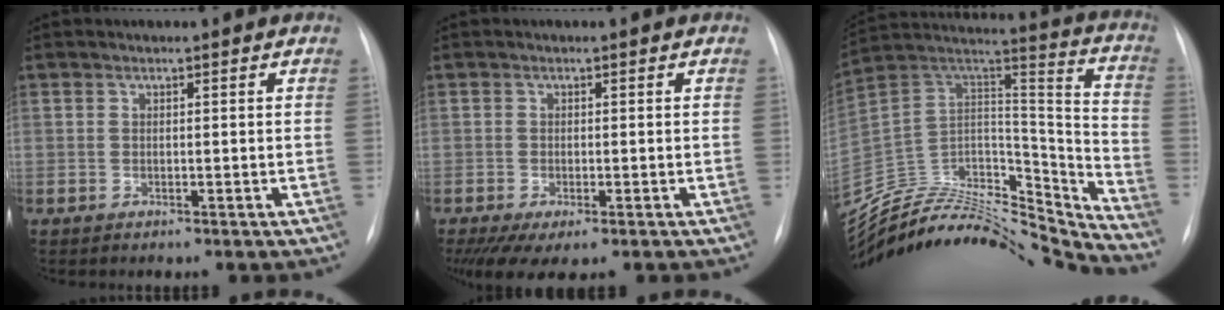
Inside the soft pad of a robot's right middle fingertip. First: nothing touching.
{"total": 6.2, "force": [-4.1, 1.9, 4.3], "torque": [-0.067, -0.015, -0.064]}
{"total": 31.5, "force": [-30.0, 4.9, 8.5], "torque": [-0.150, 0.009, -0.469]}